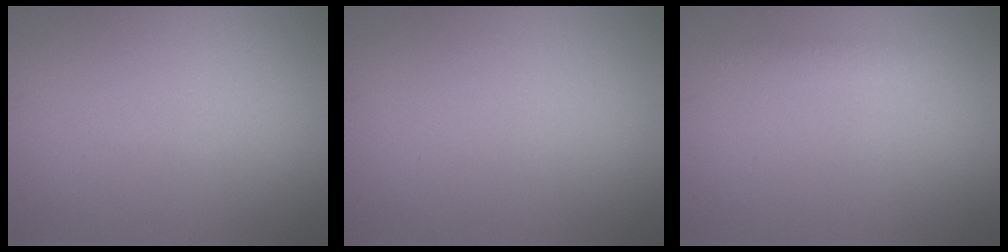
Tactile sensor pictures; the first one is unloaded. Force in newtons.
{"total": 0.0}
{"total": 0.8, "press": 0.8, "slide": 0.0}